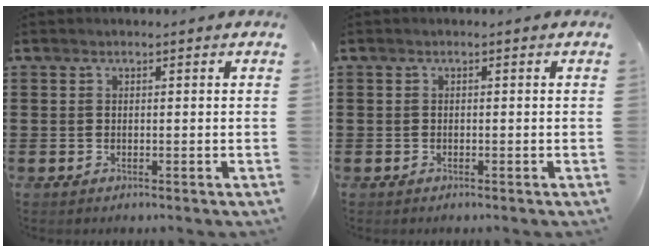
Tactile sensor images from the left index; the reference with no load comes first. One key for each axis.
{"total": 0.0}